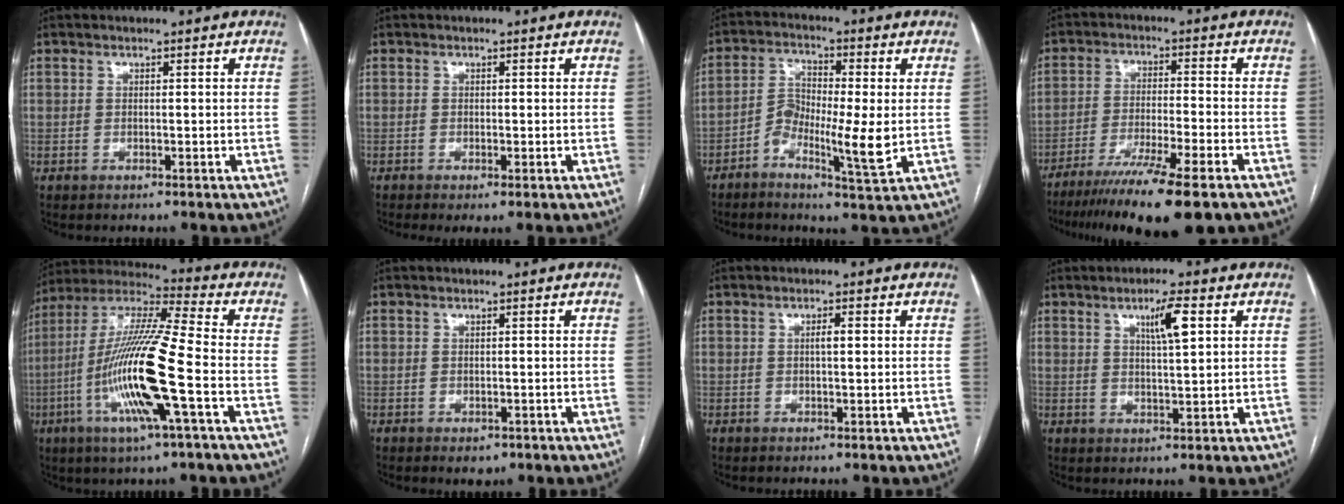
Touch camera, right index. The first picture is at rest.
{"total": 1.7, "force": [-0.7, 0.3, 1.5], "torque": [-0.025, -0.005, -0.009]}
{"total": 7.9, "force": [-1.9, 1.8, 7.5], "torque": [-0.141, 0.008, -0.038]}
{"total": 16.1, "force": [-11.9, 0.8, 10.8], "torque": [-0.166, -0.042, -0.189]}
{"total": 17.7, "force": [-4.9, 0.5, 17.0], "torque": [-0.342, -0.007, -0.096]}
{"total": 1.9, "force": [-1.1, 1.2, 1.0], "torque": [-0.010, 0.000, -0.005]}
{"total": 1.5, "force": [0.2, 0.3, 1.4], "torque": [-0.025, 0.004, 0.002]}
{"total": 5.2, "force": [2.1, 0.4, 4.8], "torque": [-0.080, 0.002, 0.034]}